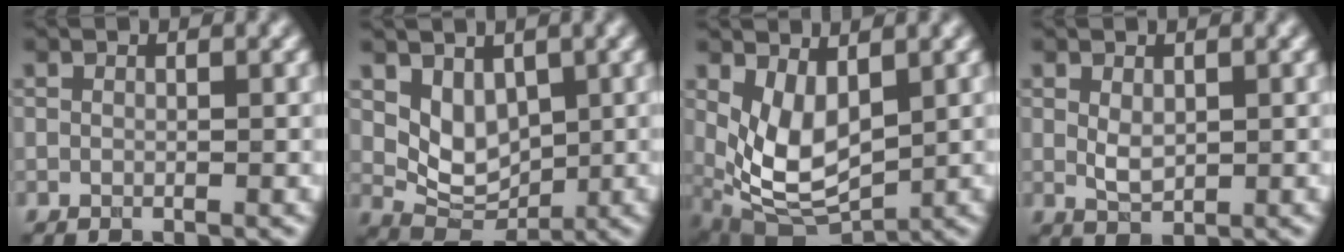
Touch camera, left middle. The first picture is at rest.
{"total": 4.0, "force": [1.4, 2.8, 2.5], "torque": [-0.045, -0.014, 0.027]}
{"total": 5.9, "force": [1.0, 3.3, 4.8], "torque": [-0.104, -0.016, 0.025]}
{"total": 1.9, "force": [0.4, 1.2, 1.5], "torque": [-0.030, -0.003, 0.013]}